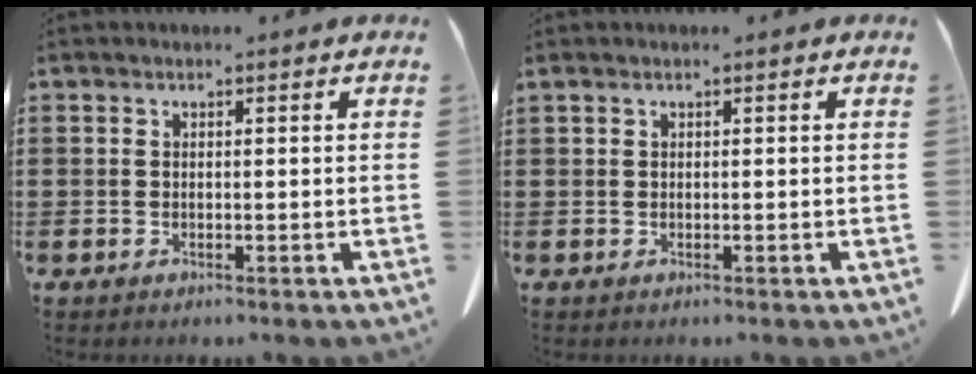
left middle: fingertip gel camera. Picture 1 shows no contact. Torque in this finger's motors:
{"motor_torque": [0.71, 0.00, 0.40, 0.21]}